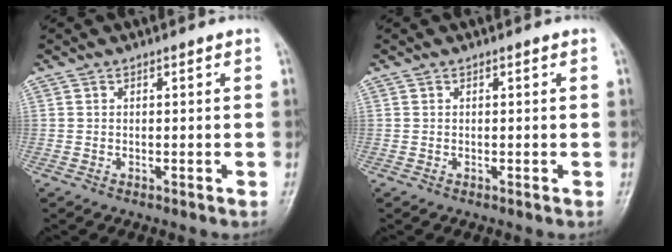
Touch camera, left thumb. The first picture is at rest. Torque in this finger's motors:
{"motor_torque": [-0.02, 0.03, -0.05, -0.01, 0.00]}